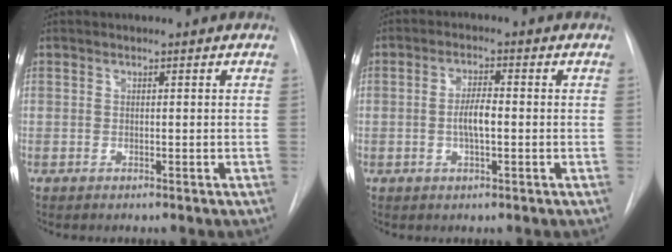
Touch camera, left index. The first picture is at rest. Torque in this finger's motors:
{"motor_torque": [0.64, 0.21, 0.11, 0.08]}